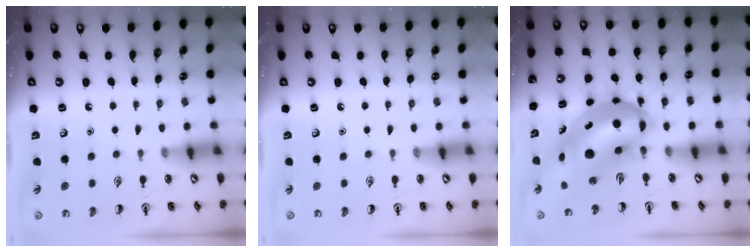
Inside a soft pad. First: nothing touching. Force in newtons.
{"total": 0.0}
{"total": 11.7, "press": 11.3, "slide": 3.2}